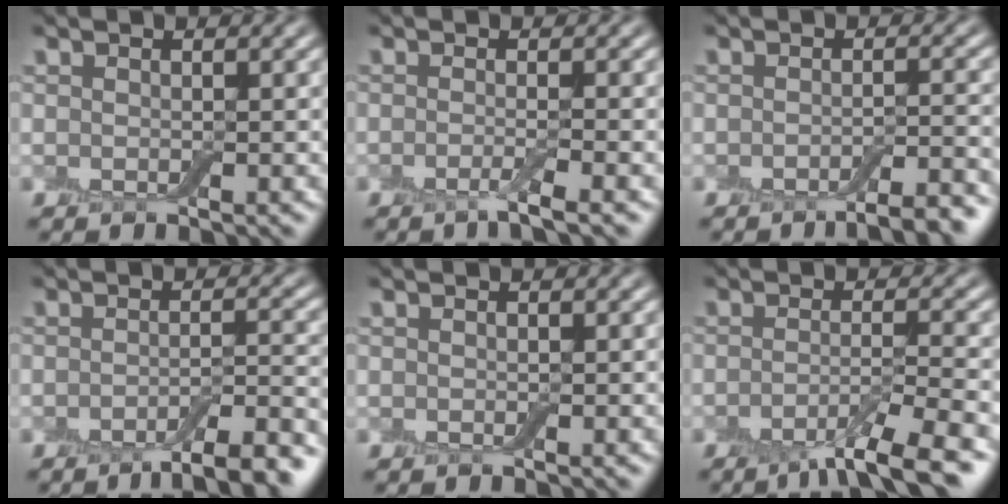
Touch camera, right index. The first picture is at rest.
{"total": 1.9, "force": [-0.9, 0.3, 1.7], "torque": [-0.021, -0.002, -0.024]}
{"total": 4.1, "force": [-2.8, 0.9, 2.9], "torque": [-0.032, 0.003, -0.042]}
{"total": 6.2, "force": [-3.9, 1.5, 4.5], "torque": [-0.058, 0.003, -0.061]}
{"total": 0.0}
{"total": 6.0, "force": [-3.7, 1.3, 4.6], "torque": [-0.063, -0.003, -0.063]}